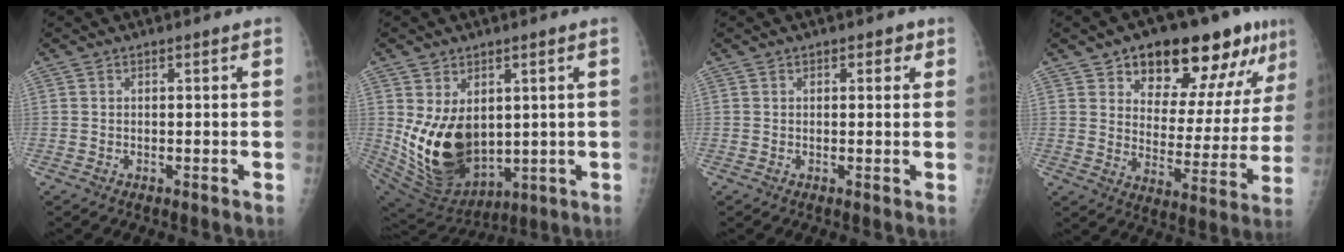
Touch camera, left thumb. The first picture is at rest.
{"total": 16.1, "force": [1.3, 11.1, 11.6], "torque": [-0.175, -0.032, 0.061]}
{"total": 2.0, "force": [1.0, 1.2, 1.2], "torque": [0.000, -0.001, 0.009]}
{"total": 19.4, "force": [11.8, 8.6, 12.7], "torque": [-0.126, -0.045, 0.178]}